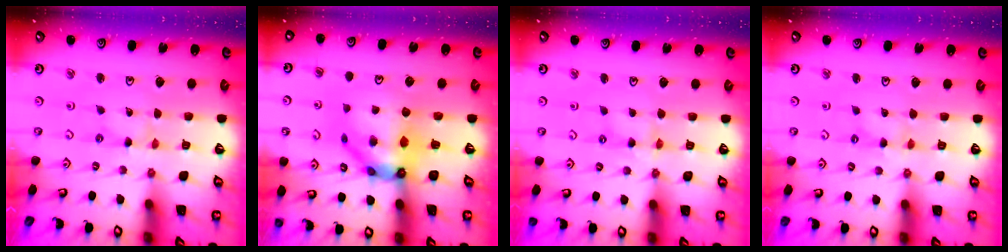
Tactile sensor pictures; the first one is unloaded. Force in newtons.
{"total": 11.1, "press": 11.0, "slide": 1.4}
{"total": 2.0, "press": 2.0, "slide": 0.3}
{"total": 1.1, "press": 1.1, "slide": 0.2}